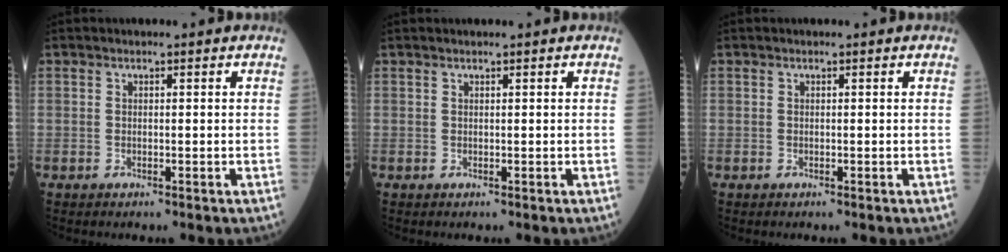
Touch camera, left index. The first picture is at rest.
{"total": 0.0}
{"total": 0.0}